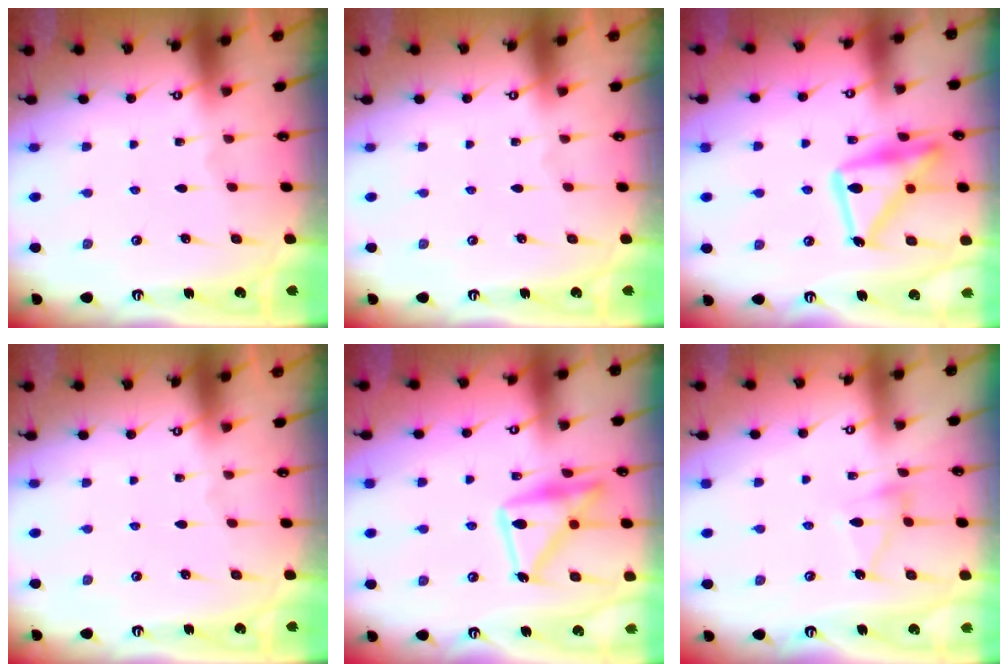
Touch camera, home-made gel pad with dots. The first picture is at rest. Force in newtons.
{"total": 0.0}
{"total": 19.0, "press": 19.0, "slide": 1.4}
{"total": 0.0}
{"total": 17.3, "press": 17.2, "slide": 1.2}
{"total": 6.7, "press": 6.6, "slide": 0.5}